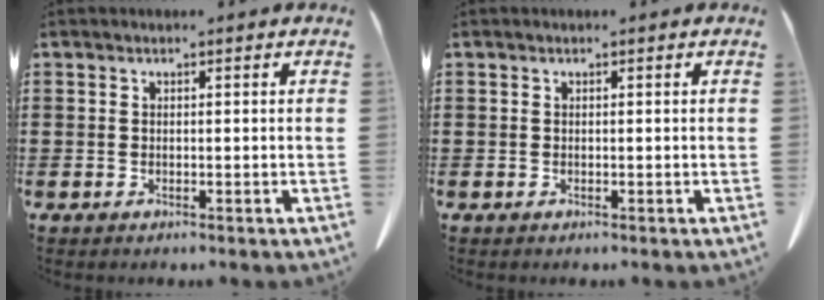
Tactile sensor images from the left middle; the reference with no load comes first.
{"total": 0.0}